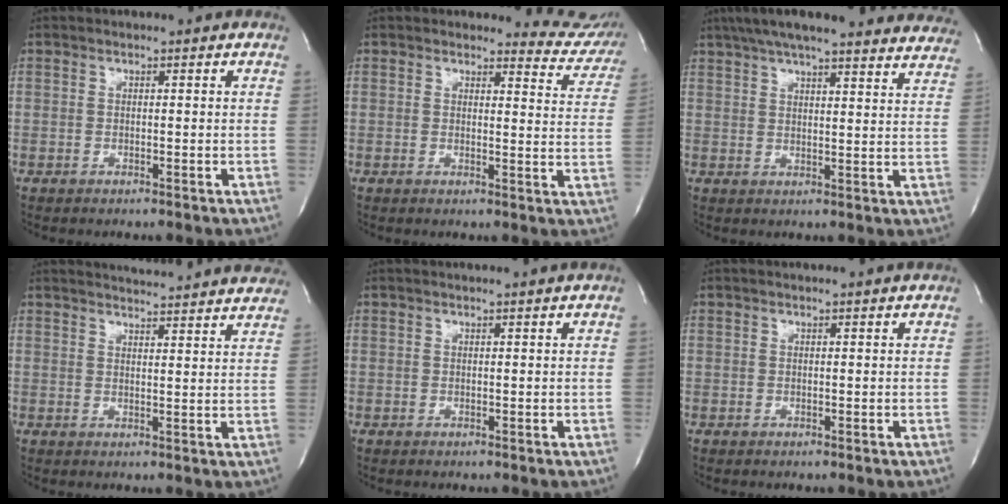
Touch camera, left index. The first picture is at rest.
{"total": 8.3, "force": [8.1, 1.6, -1.1], "torque": [0.037, -0.066, 0.058]}
{"total": 28.9, "force": [25.7, 4.0, 12.7], "torque": [-0.208, -0.013, 0.314]}
{"total": 17.3, "force": [16.6, 0.8, 4.9], "torque": [-0.073, -0.021, 0.198]}
{"total": 1.5, "force": [1.2, -0.5, 0.7], "torque": [-0.008, 0.004, 0.024]}
{"total": 1.1, "force": [0.9, -0.3, 0.5], "torque": [-0.008, 0.002, 0.022]}